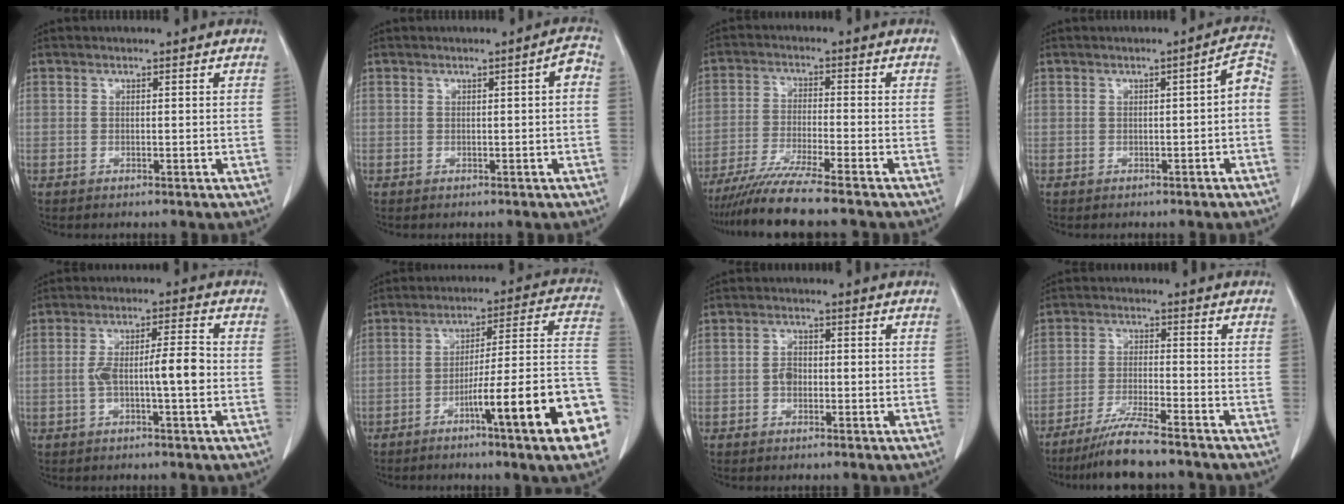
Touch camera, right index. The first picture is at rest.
{"total": 2.0, "force": [0.1, 0.3, 2.0], "torque": [-0.022, 0.006, 0.000]}
{"total": 9.8, "force": [-8.1, -1.0, 5.4], "torque": [-0.087, -0.031, -0.139]}
{"total": 3.3, "force": [-0.8, 0.7, 3.1], "torque": [-0.032, 0.016, -0.012]}
{"total": 7.5, "force": [-1.0, 1.2, 7.3], "torque": [-0.134, 0.016, -0.018]}
{"total": 20.1, "force": [-7.8, 0.2, 18.6], "torque": [-0.179, 0.006, -0.116]}
{"total": 3.0, "force": [-0.4, 1.8, 2.3], "torque": [-0.041, 0.008, -0.007]}
{"total": 7.6, "force": [-6.4, -0.1, 4.2], "torque": [-0.076, -0.024, -0.113]}